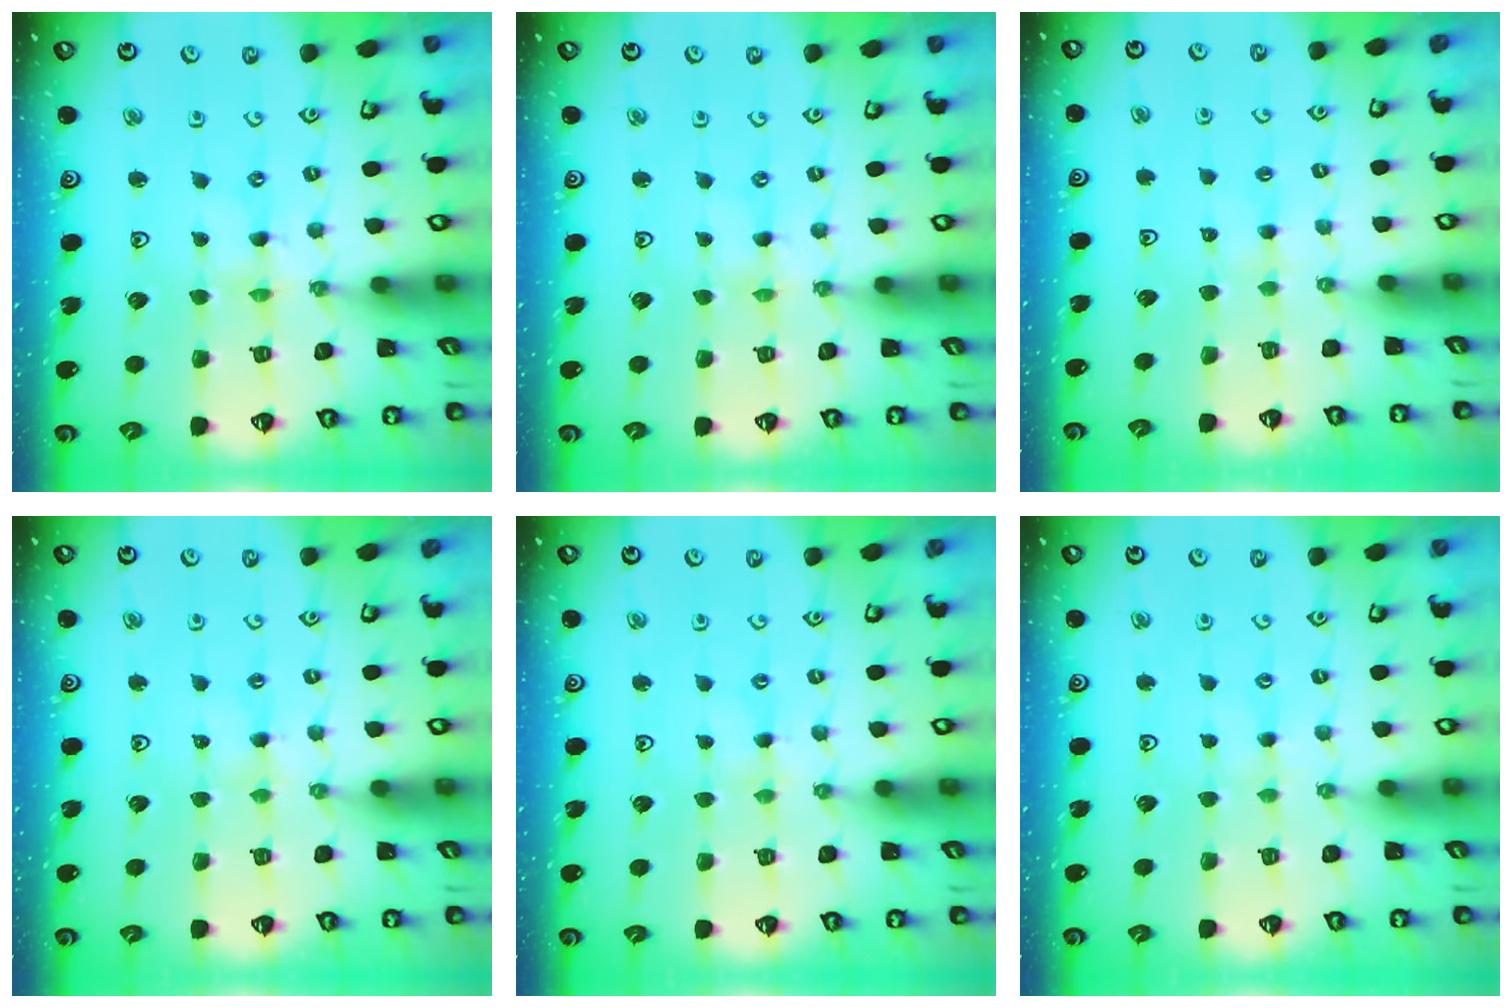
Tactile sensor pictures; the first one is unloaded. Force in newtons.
{"total": 0.0}
{"total": 1.3, "press": 1.3, "slide": 0.2}
{"total": 1.7, "press": 1.6, "slide": 0.4}
{"total": 2.2, "press": 2.2, "slide": 0.3}
{"total": 1.2, "press": 1.1, "slide": 0.3}